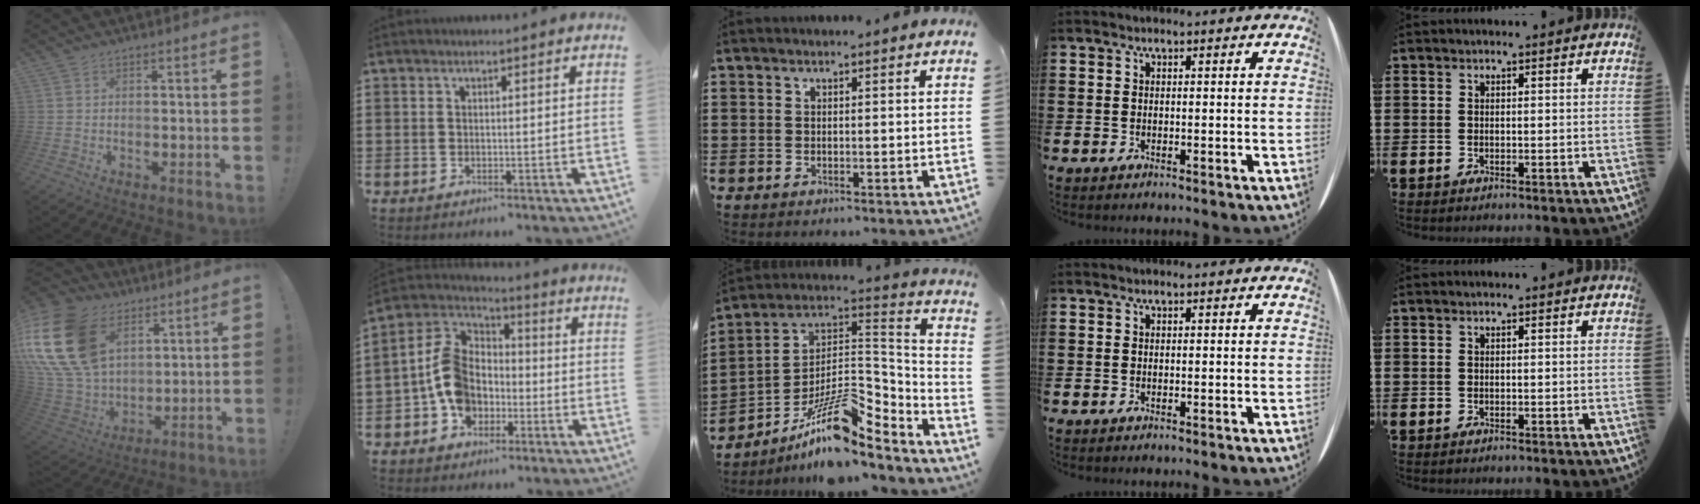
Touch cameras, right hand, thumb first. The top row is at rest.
{"thumb": {"total": 26.4, "force": [9.7, 18.5, 16.1], "torque": [-0.335, -0.039, 0.208]}, "index": {"total": 10.3, "force": [-2.1, 7.9, 6.3], "torque": [-0.172, 0.019, -0.046]}, "middle": {"total": 13.4, "force": [-8.2, 3.6, 9.9], "torque": [-0.193, -0.005, -0.160]}}